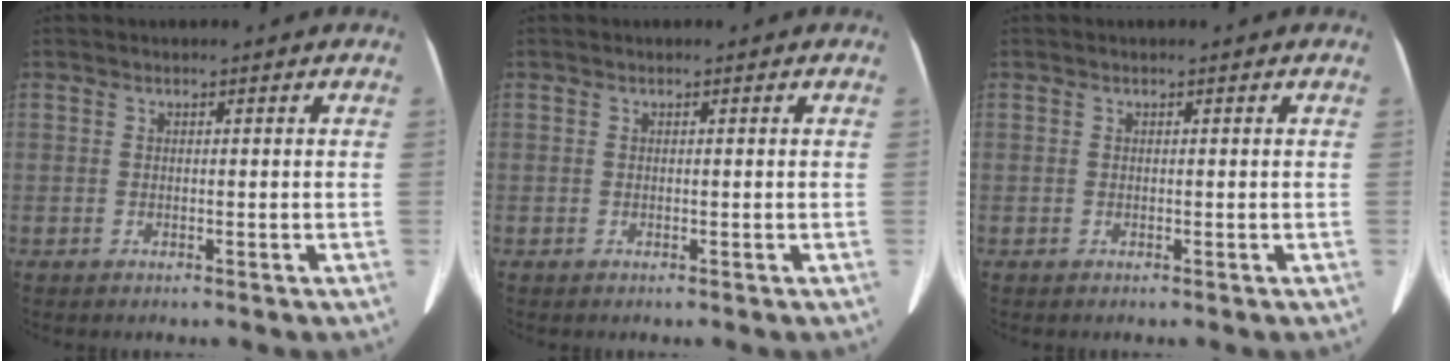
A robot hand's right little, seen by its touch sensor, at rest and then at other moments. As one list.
[{"total": 0.0}, {"total": 0.0}]